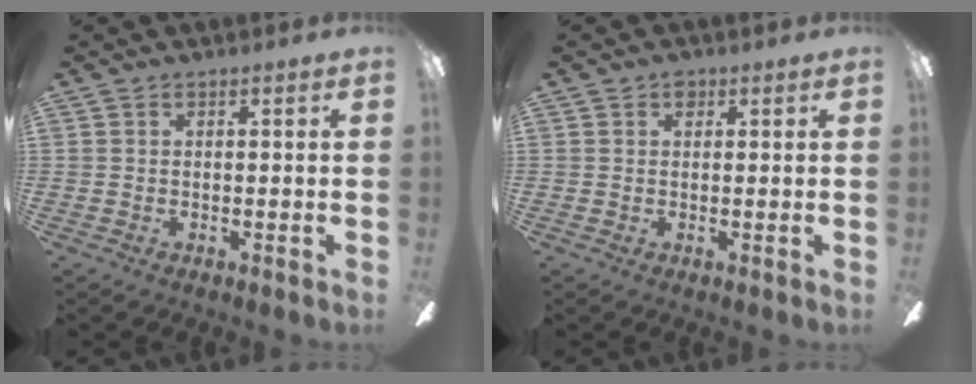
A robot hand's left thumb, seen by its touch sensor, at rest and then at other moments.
{"total": 1.7, "force": [0.7, 1.2, 0.9], "torque": [-0.003, -0.003, 0.010]}